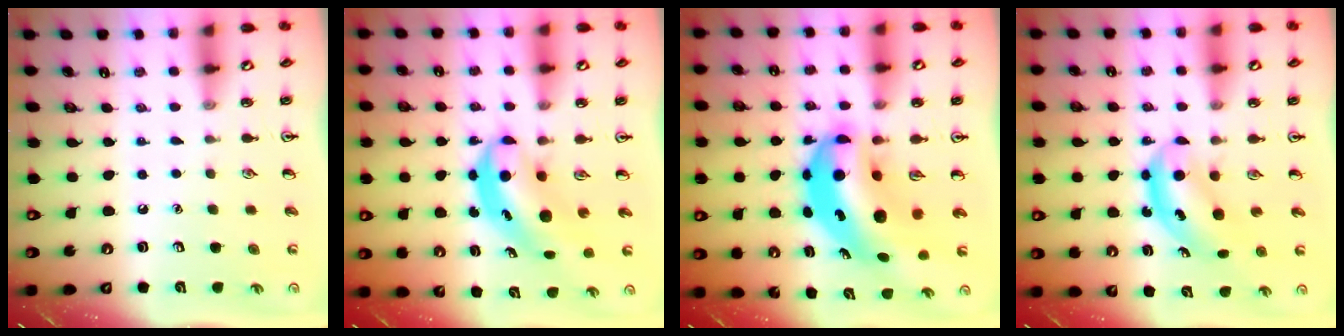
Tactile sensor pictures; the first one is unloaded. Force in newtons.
{"total": 5.3, "press": 5.2, "slide": 1.3}
{"total": 12.0, "press": 11.5, "slide": 3.2}
{"total": 4.6, "press": 4.6, "slide": 0.4}